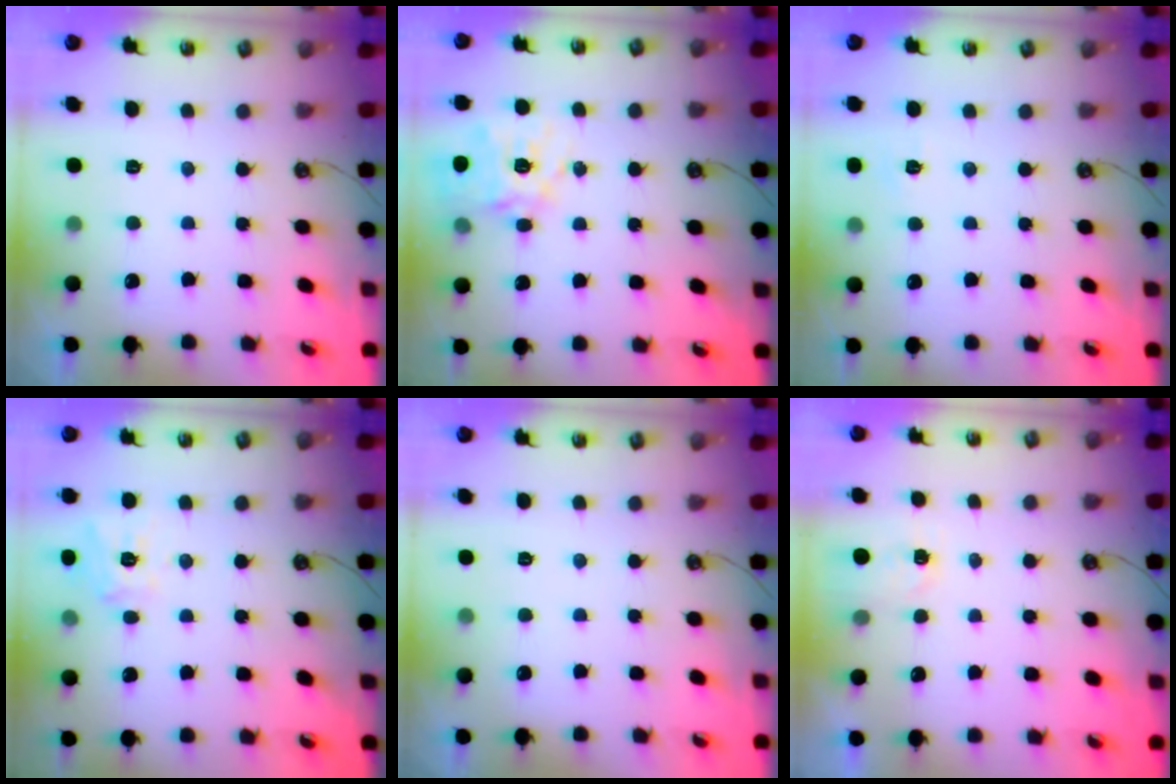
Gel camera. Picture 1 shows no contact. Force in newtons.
{"total": 16.0, "press": 16.0, "slide": 1.5}
{"total": 4.1, "press": 4.1, "slide": 0.6}
{"total": 12.2, "press": 12.1, "slide": 1.3}
{"total": 0.0}
{"total": 1.3, "press": 1.2, "slide": 0.2}